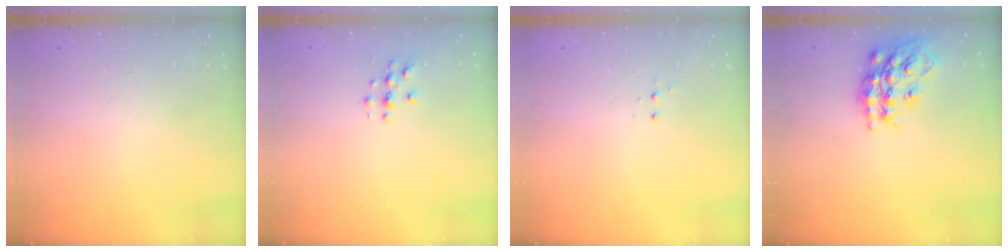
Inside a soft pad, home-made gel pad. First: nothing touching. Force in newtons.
{"total": 3.0, "press": 3.0, "slide": 0.3}
{"total": 3.3, "press": 3.2, "slide": 0.7}
{"total": 18.0, "press": 17.9, "slide": 1.1}